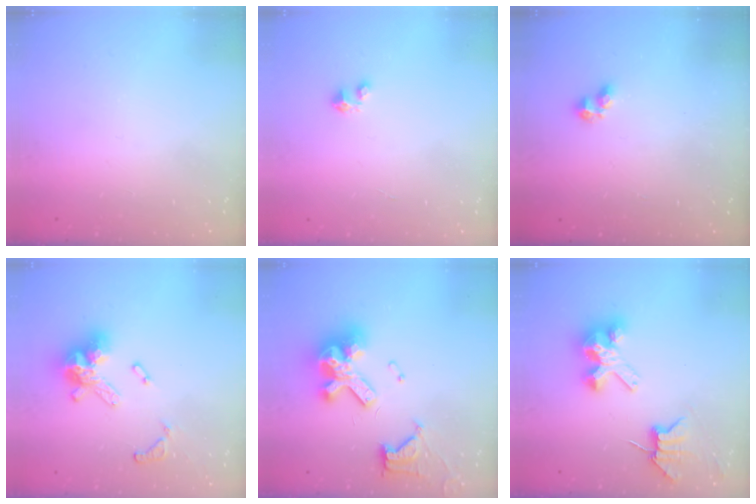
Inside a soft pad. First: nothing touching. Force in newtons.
{"total": 2.1, "press": 2.1, "slide": 0.1}
{"total": 1.8, "press": 1.7, "slide": 0.5}
{"total": 13.8, "press": 13.8, "slide": 1.0}
{"total": 15.7, "press": 15.6, "slide": 1.7}
{"total": 8.4, "press": 8.4, "slide": 0.6}